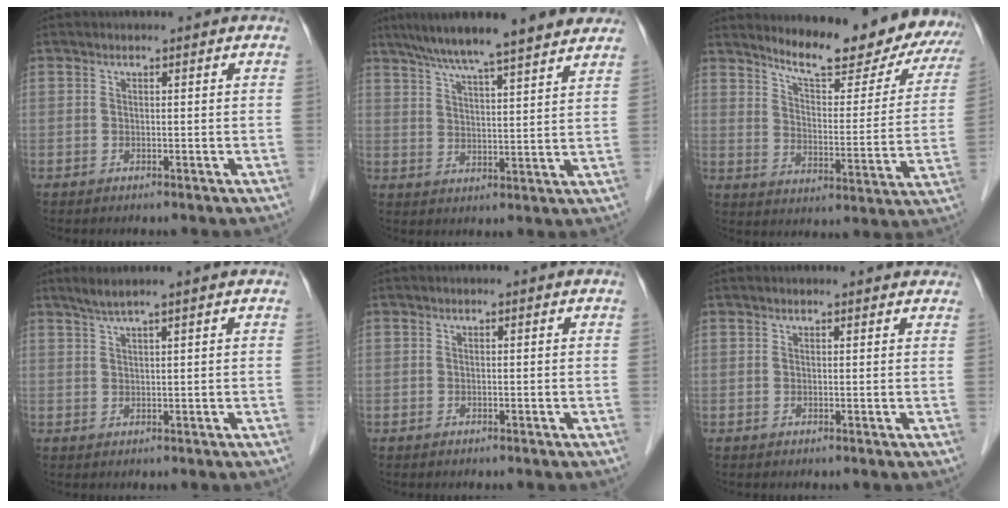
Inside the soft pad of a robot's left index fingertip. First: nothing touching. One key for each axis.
{"total": 16.3, "fx": 13.6, "fy": 1.0, "fz": 8.9, "tx": -0.140, "ty": 0.030, "tz": 0.191}
{"total": 18.4, "fx": 16.8, "fy": 3.5, "fz": 6.9, "tx": -0.091, "ty": -0.048, "tz": 0.211}
{"total": 3.0, "fx": 2.3, "fy": -0.7, "fz": 1.8, "tx": -0.041, "ty": 0.009, "tz": 0.050}
{"total": 0.0}
{"total": 4.2, "fx": 4.0, "fy": 0.9, "fz": 0.9, "tx": -0.008, "ty": 0.016, "tz": 0.037}